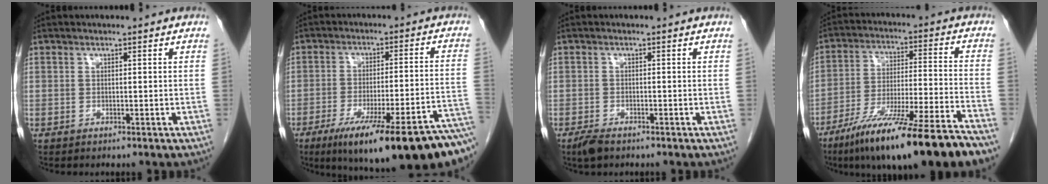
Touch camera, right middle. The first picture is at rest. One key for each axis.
{"total": 24.2, "fx": -17.7, "fy": 1.5, "fz": 16.3, "tx": -0.163, "ty": -0.014, "tz": -0.250}
{"total": 2.4, "fx": -1.8, "fy": 0.8, "fz": 1.3, "tx": -0.028, "ty": -0.003, "tz": -0.031}
{"total": 21.1, "fx": -15.5, "fy": 0.3, "fz": 14.3, "tx": -0.202, "ty": -0.039, "tz": -0.256}